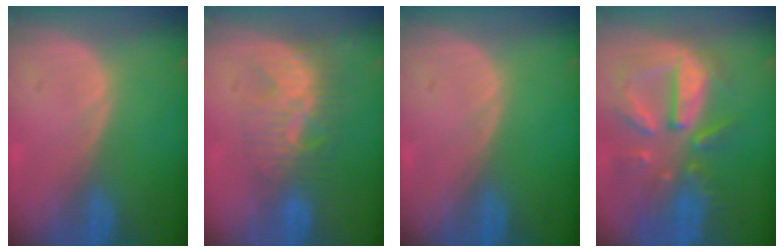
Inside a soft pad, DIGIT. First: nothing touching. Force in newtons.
{"total": 8.1, "press": 7.4, "slide": 3.4}
{"total": 0.0}
{"total": 10.8, "press": 9.5, "slide": 5.2}